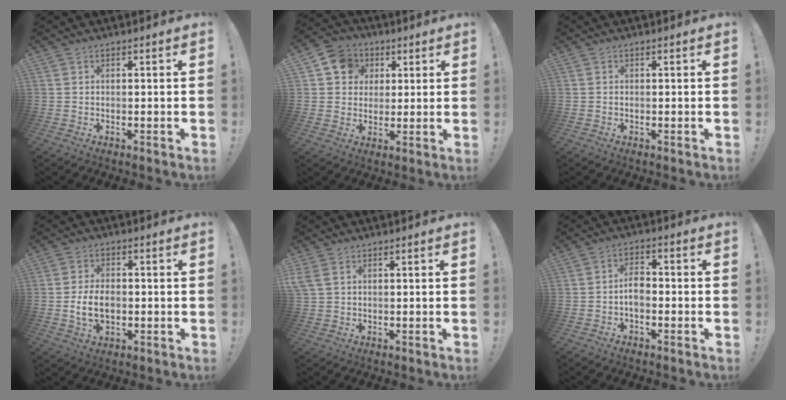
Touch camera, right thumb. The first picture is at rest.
{"total": 10.1, "force": [3.1, 9.1, 3.2], "torque": [-0.039, -0.005, 0.064]}
{"total": 0.0}
{"total": 7.8, "force": [-1.2, 5.0, 5.8], "torque": [-0.101, -0.002, -0.024]}
{"total": 3.2, "force": [1.4, 1.8, 2.2], "torque": [-0.049, -0.001, 0.026]}
{"total": 4.7, "force": [-1.1, 2.8, 3.6], "torque": [-0.065, 0.002, -0.022]}